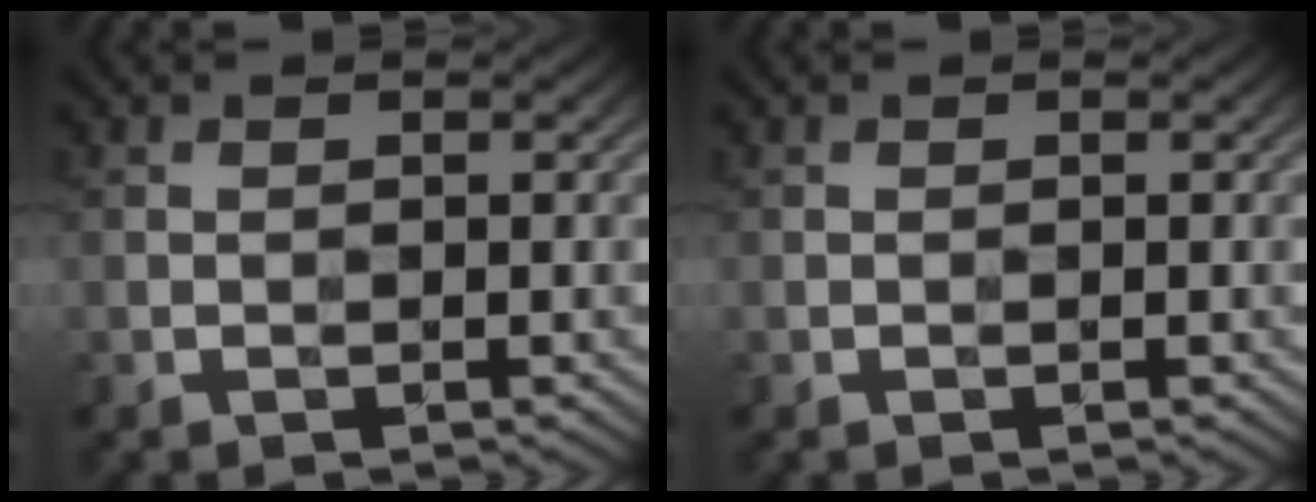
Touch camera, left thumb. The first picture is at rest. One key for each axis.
{"total": 0.0}